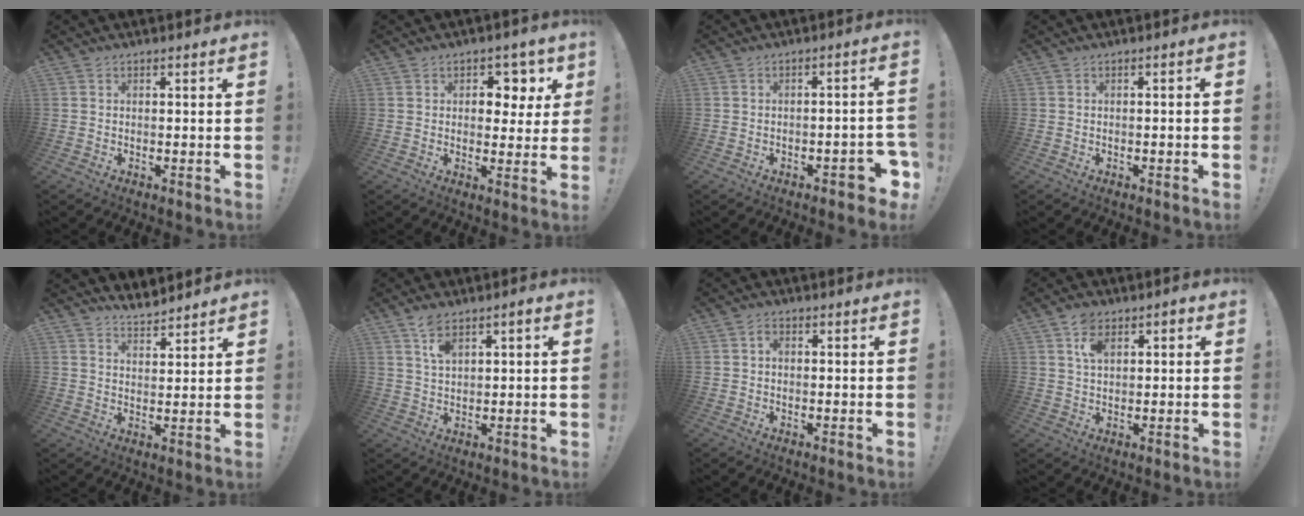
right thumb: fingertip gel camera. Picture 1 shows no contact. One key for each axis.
{"total": 6.8, "fx": 3.5, "fy": 5.0, "fz": 2.9, "tx": -0.025, "ty": -0.028, "tz": 0.061}
{"total": 5.3, "fx": -3.0, "fy": 1.7, "fz": 4.0, "tx": -0.050, "ty": 0.012, "tz": -0.045}
{"total": 1.3, "fx": -0.8, "fy": -0.3, "fz": 0.9, "tx": -0.016, "ty": -0.001, "tz": -0.014}
{"total": 5.2, "fx": 5.0, "fy": 1.2, "fz": 1.0, "tx": -0.005, "ty": -0.042, "tz": 0.089}
{"total": 5.5, "fx": 2.8, "fy": 2.2, "fz": 4.1, "tx": -0.069, "ty": -0.006, "tz": 0.049}
{"total": 1.6, "fx": 0.1, "fy": 1.3, "fz": 1.0, "tx": -0.021, "ty": 0.006, "tz": 0.000}
{"total": 6.4, "fx": 2.5, "fy": 4.1, "fz": 4.3, "tx": -0.064, "ty": 0.002, "tz": 0.044}